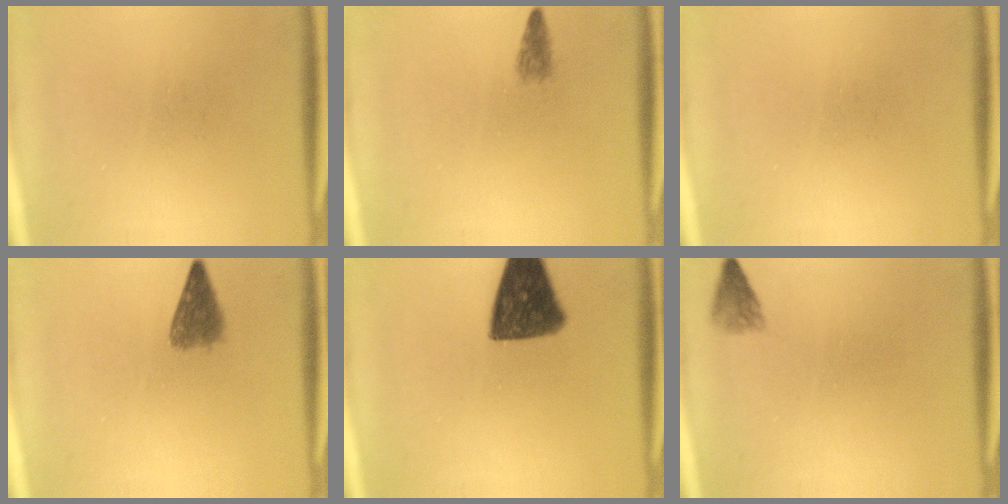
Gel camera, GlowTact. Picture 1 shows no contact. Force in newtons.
{"total": 1.4}
{"total": 0.0}
{"total": 3.8}
{"total": 12.2}
{"total": 1.8}